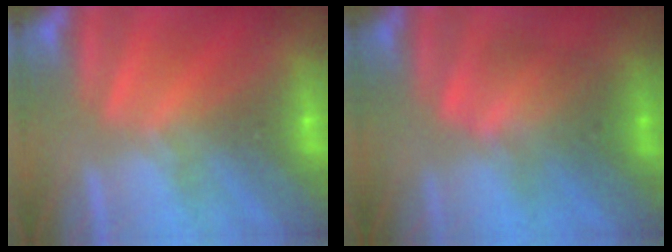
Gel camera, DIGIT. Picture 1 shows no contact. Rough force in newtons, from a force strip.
{"total": 2.1}